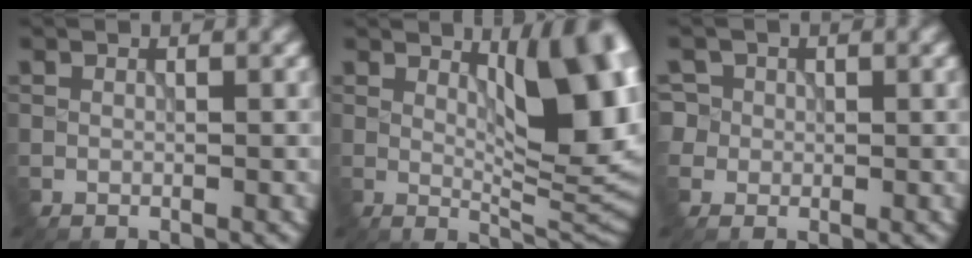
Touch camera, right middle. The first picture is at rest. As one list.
[{"total": 9.9, "force": [2.8, 3.1, 8.9], "torque": [-0.118, -0.003, 0.046]}, {"total": 2.9, "force": [0.6, 2.8, 0.7], "torque": [-0.006, 0.015, 0.001]}]